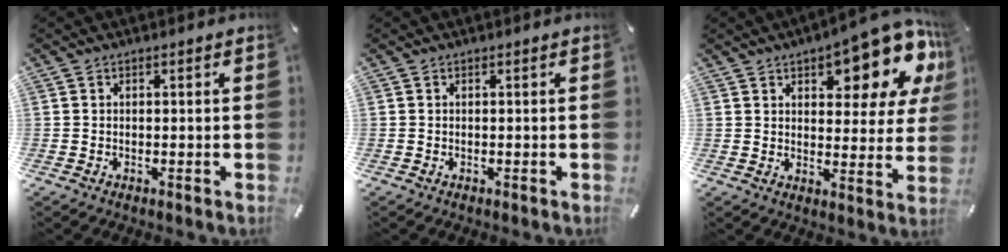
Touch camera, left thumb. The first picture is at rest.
{"total": 0.0}
{"total": 16.0, "force": [9.7, 6.8, 10.8], "torque": [-0.124, -0.073, 0.158]}